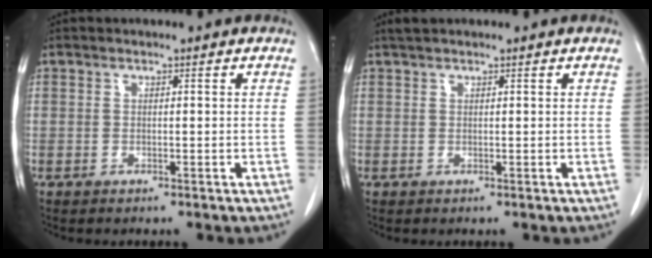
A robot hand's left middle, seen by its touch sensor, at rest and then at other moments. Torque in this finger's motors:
{"motor_torque": [0.33, -0.28, -0.02, -0.01]}